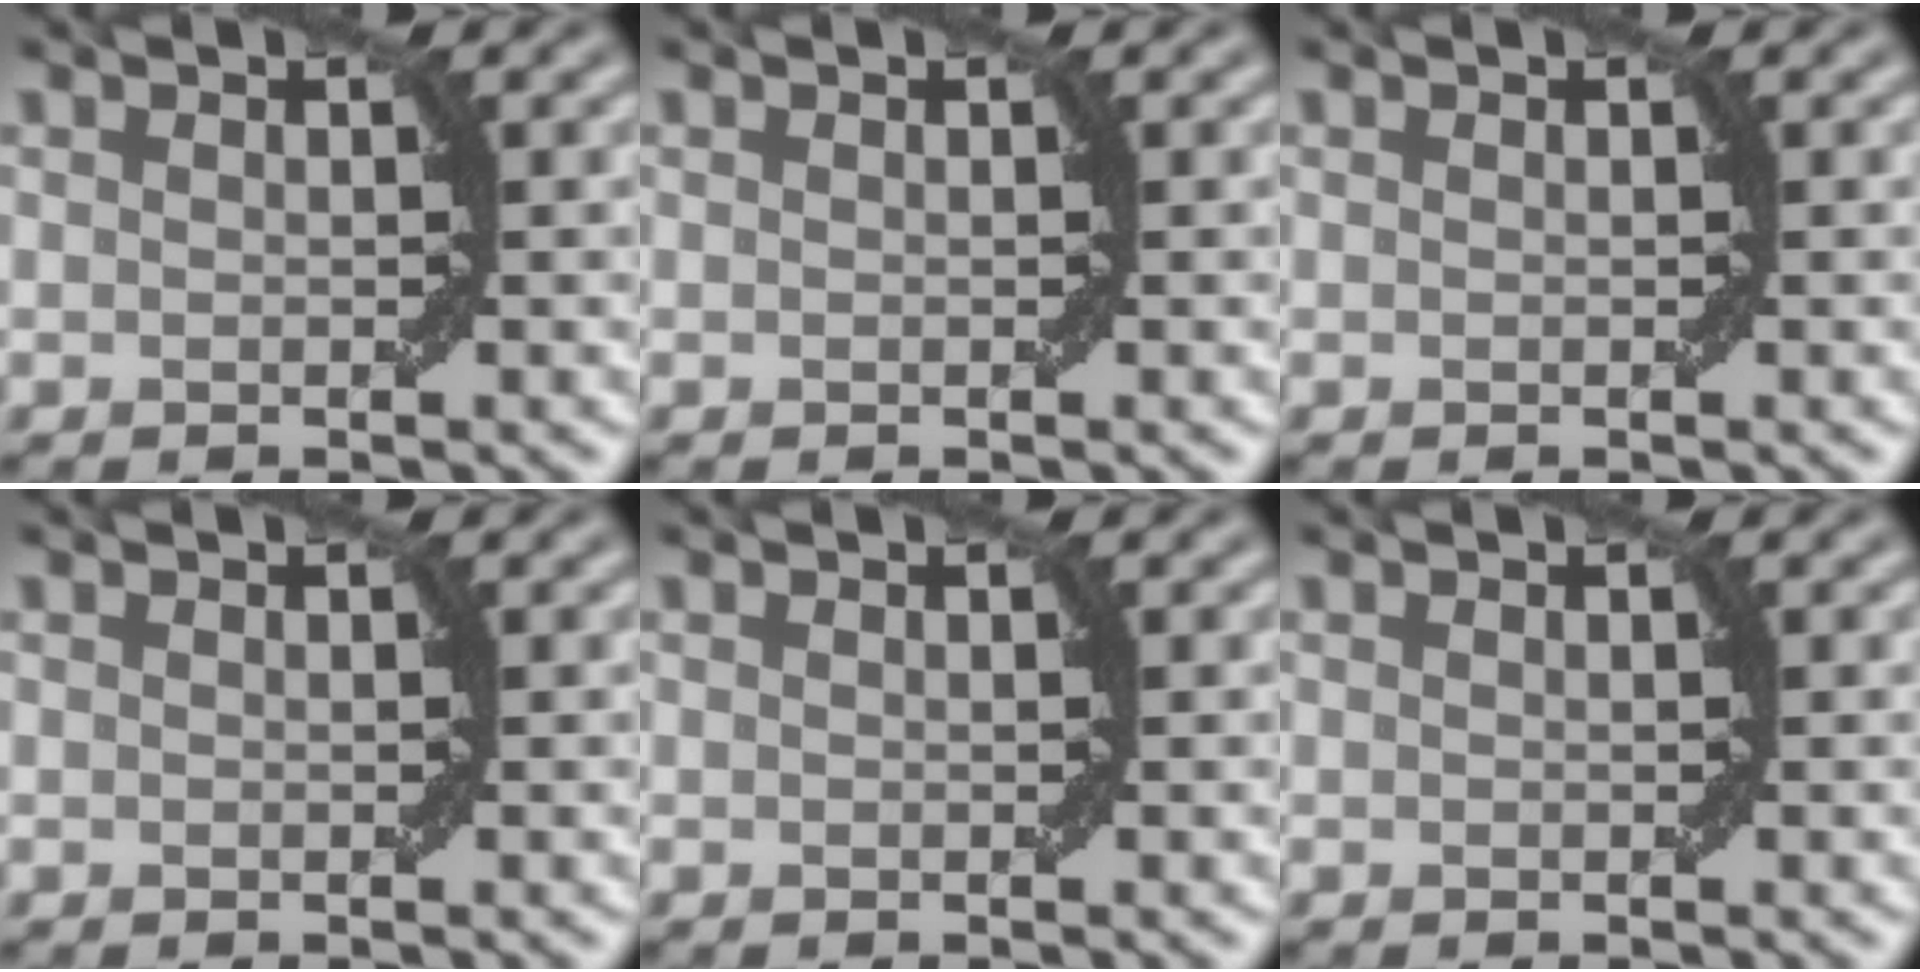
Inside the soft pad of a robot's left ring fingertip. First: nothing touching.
{"total": 0.0}
{"total": 0.0}
{"total": 0.0}
{"total": 0.0}
{"total": 0.0}